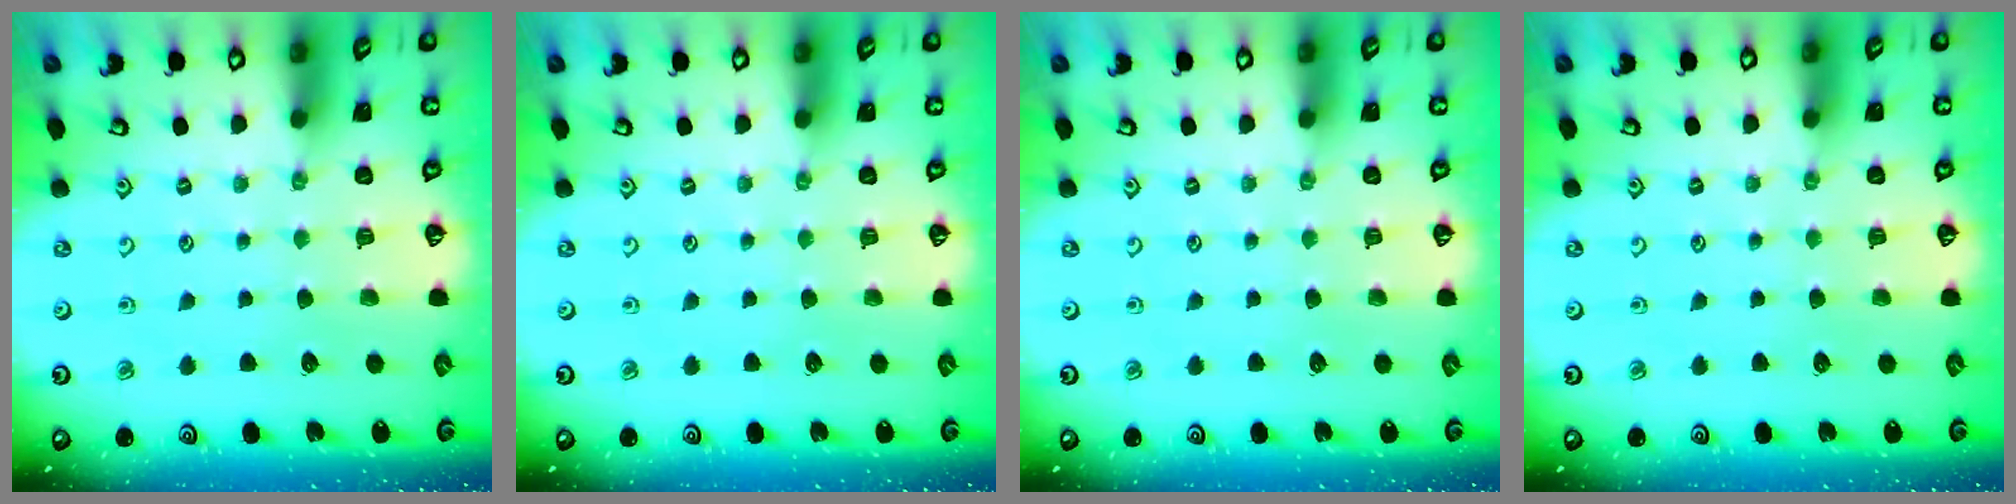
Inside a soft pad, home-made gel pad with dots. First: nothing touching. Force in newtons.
{"total": 0.0}
{"total": 0.0}
{"total": 0.0}